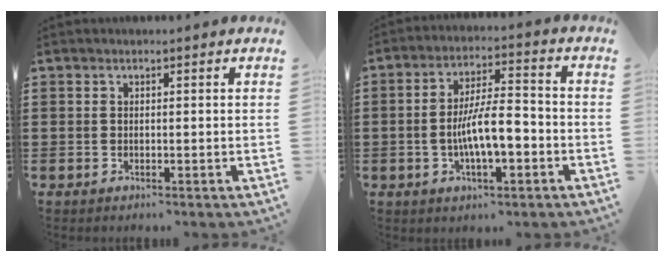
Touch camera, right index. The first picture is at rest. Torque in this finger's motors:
{"motor_torque": [1.65, -0.37, 0.57, 0.10]}